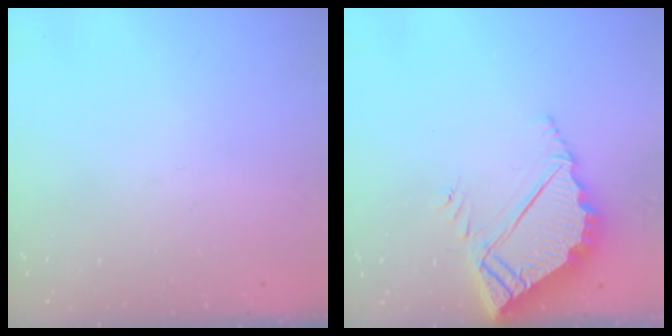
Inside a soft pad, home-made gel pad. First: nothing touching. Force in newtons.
{"total": 7.8, "press": 7.7, "slide": 0.5}